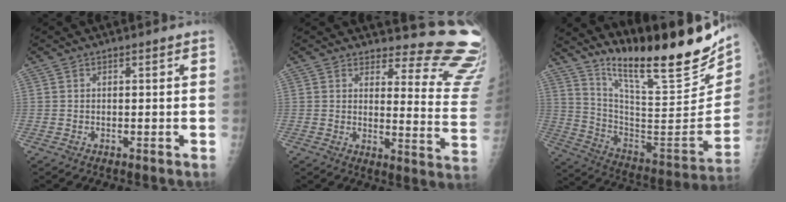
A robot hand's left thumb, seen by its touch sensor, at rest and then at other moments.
{"total": 16.3, "force": [15.7, 3.1, 3.1], "torque": [0.007, -0.183, 0.153]}
{"total": 28.9, "force": [20.5, 6.3, 19.3], "torque": [-0.269, -0.105, 0.321]}